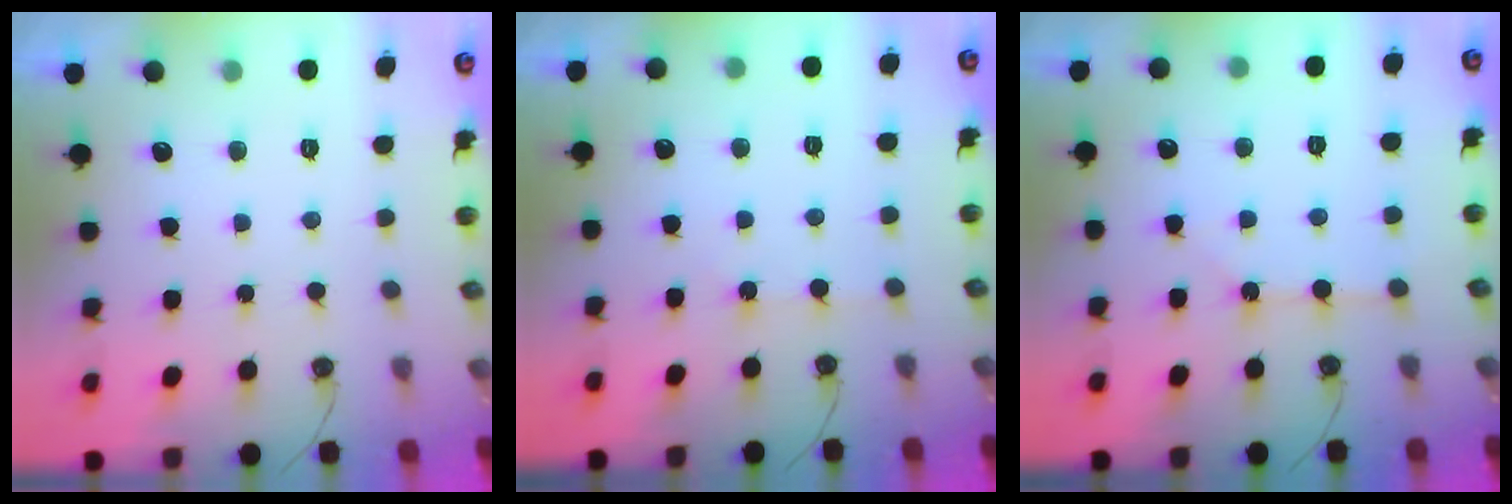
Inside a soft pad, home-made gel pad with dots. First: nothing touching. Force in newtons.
{"total": 2.7, "press": 2.7, "slide": 0.5}
{"total": 2.6, "press": 2.5, "slide": 0.4}